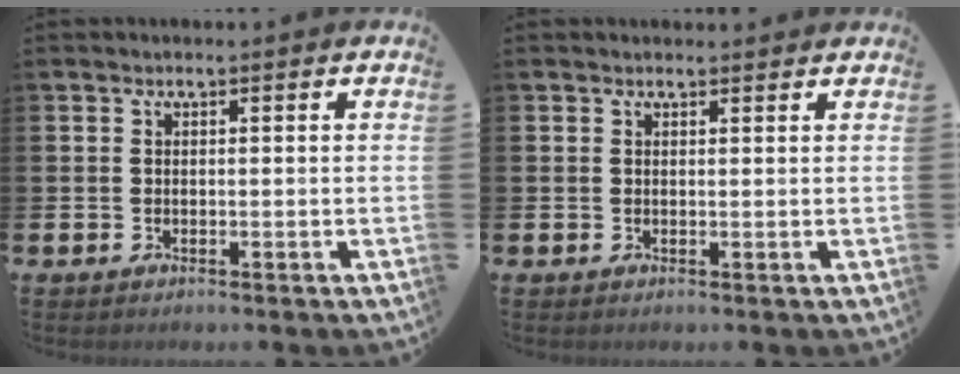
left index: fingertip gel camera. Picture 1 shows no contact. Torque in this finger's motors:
{"motor_torque": [0.70, -1.21, 0.06, -0.04]}